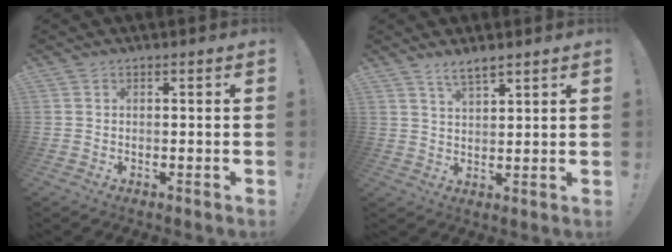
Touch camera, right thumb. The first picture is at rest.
{"total": 4.6, "force": [3.8, 1.2, 2.4], "torque": [-0.045, -0.021, 0.068]}